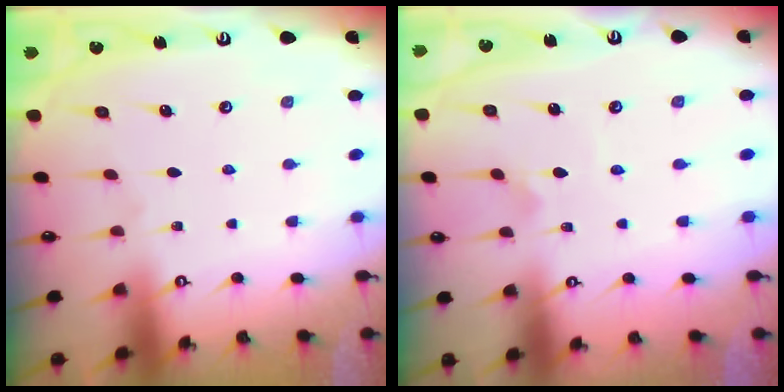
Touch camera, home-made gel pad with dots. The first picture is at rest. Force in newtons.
{"total": 2.1, "press": 2.1, "slide": 0.1}